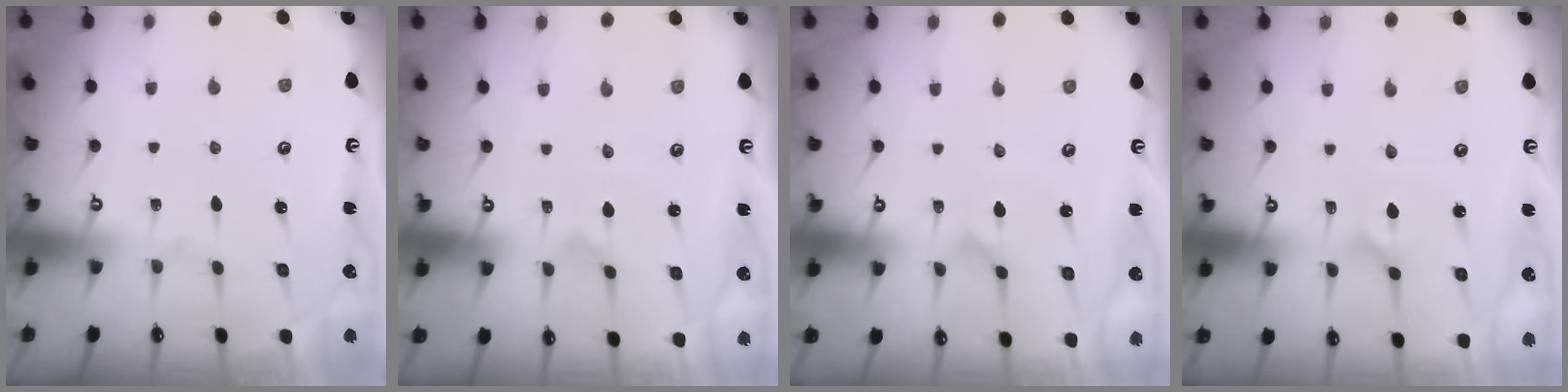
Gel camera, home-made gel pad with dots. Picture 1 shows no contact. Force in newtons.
{"total": 0.0}
{"total": 1.3, "press": 1.3, "slide": 0.2}
{"total": 1.6, "press": 1.6, "slide": 0.1}